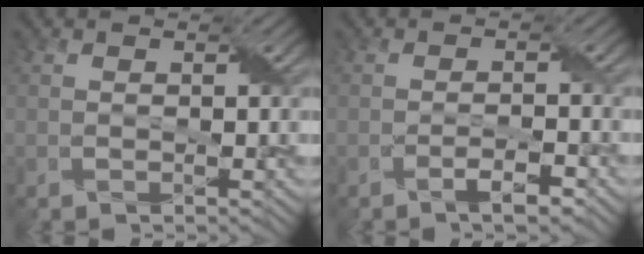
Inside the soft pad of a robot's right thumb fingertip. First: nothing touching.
{"total": 2.5, "force": [-1.7, 0.4, 1.8], "torque": [-0.035, 0.006, -0.032]}